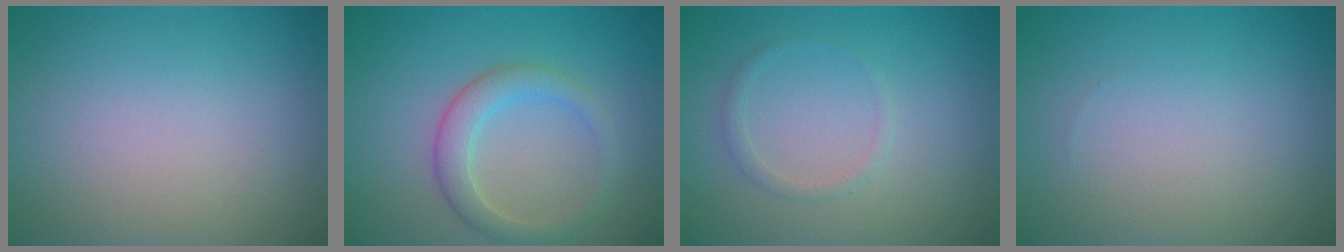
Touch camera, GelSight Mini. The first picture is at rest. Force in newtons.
{"total": 3.0, "press": 3.0, "slide": 0.1}
{"total": 1.0, "press": 1.0, "slide": 0.1}
{"total": 0.0}